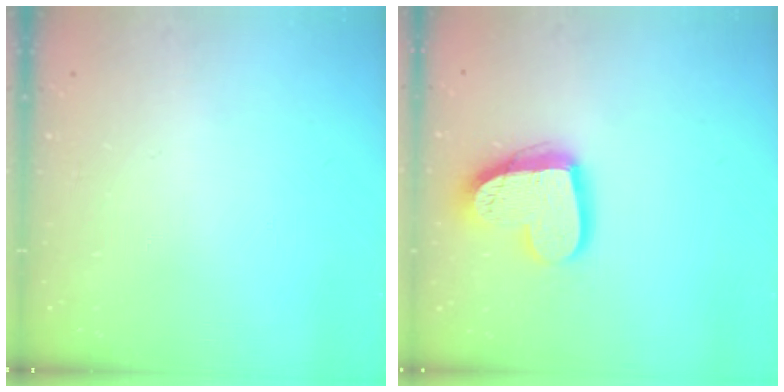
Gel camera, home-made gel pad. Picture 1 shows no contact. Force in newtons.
{"total": 15.9, "press": 15.8, "slide": 1.4}